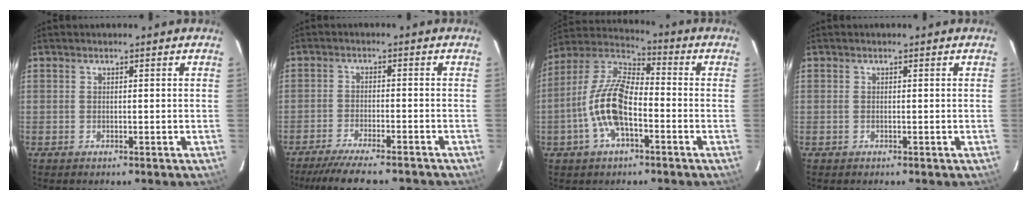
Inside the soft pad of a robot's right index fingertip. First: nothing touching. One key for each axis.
{"total": 12.8, "fx": -11.2, "fy": 2.1, "fz": 5.8, "tx": -0.123, "ty": -0.021, "tz": -0.171}
{"total": 13.4, "fx": -4.2, "fy": 5.7, "fz": 11.3, "tx": -0.238, "ty": 0.007, "tz": -0.083}
{"total": 0.0}